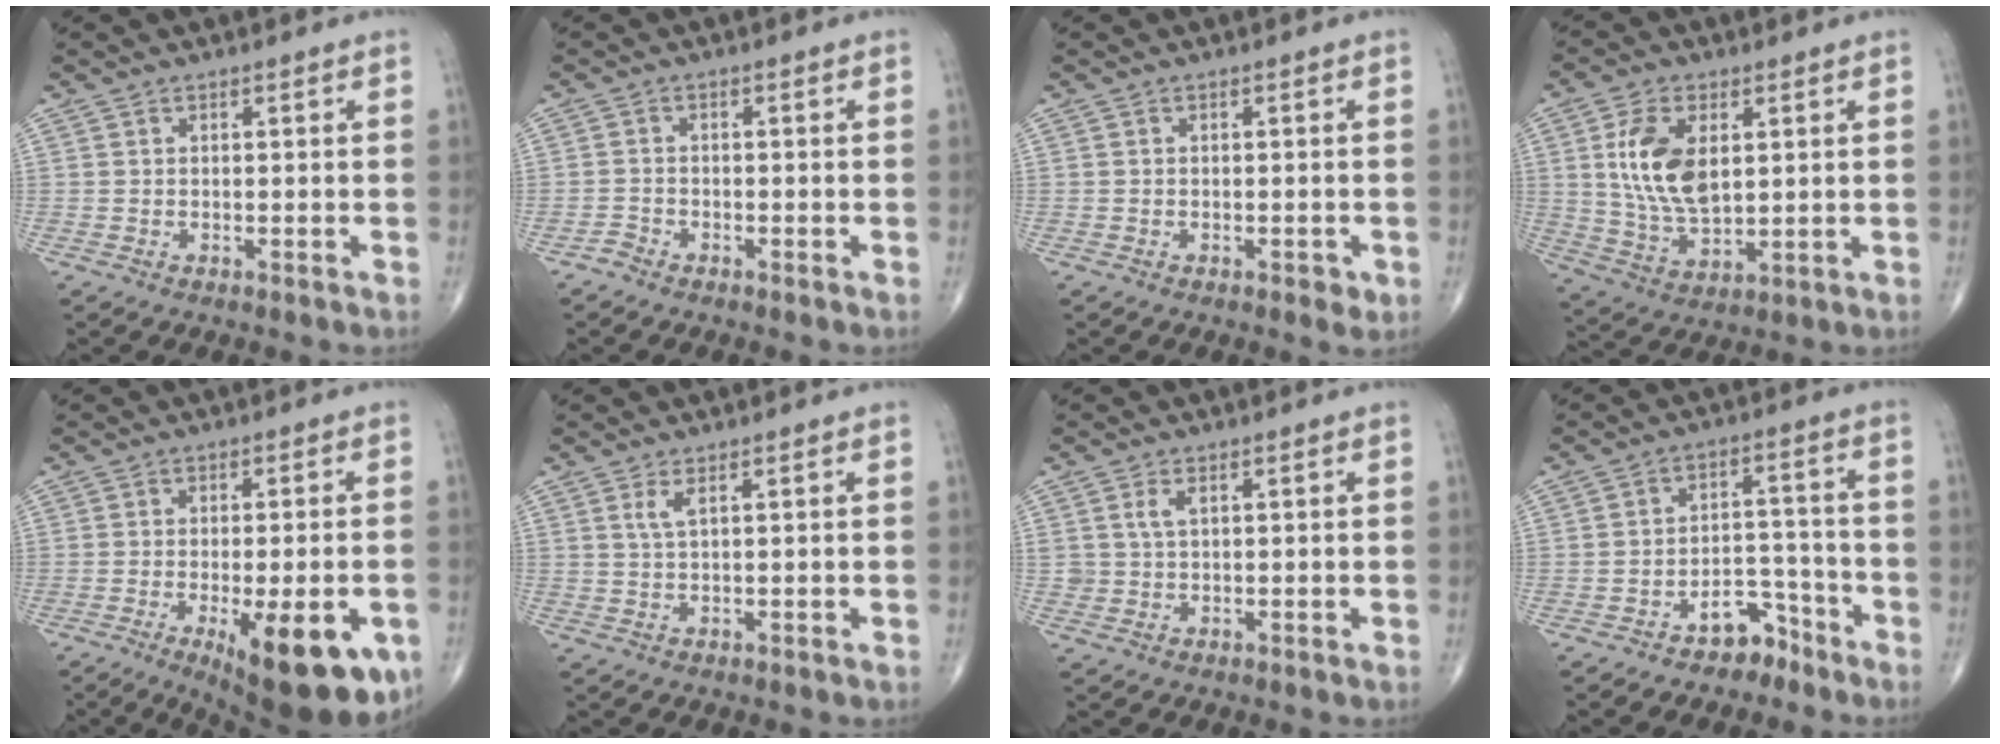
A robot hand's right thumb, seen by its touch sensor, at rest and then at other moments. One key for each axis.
{"total": 1.4, "fx": -1.2, "fy": 0.7, "fz": 0.2, "tx": -0.010, "ty": 0.002, "tz": -0.028}
{"total": 1.8, "fx": -0.7, "fy": 0.9, "fz": 1.4, "tx": -0.016, "ty": -0.001, "tz": -0.008}
{"total": 12.5, "fx": 2.7, "fy": 7.0, "fz": 10.0, "tx": -0.182, "ty": -0.015, "tz": 0.059}
{"total": 17.6, "fx": -6.8, "fy": 6.2, "fz": 15.0, "tx": -0.158, "ty": -0.006, "tz": -0.081}
{"total": 2.0, "fx": 1.0, "fy": 0.4, "fz": 1.7, "tx": -0.043, "ty": -0.002, "tz": 0.025}
{"total": 2.4, "fx": 0.9, "fy": 1.5, "fz": 1.7, "tx": -0.032, "ty": -0.001, "tz": 0.020}
{"total": 6.5, "fx": -4.5, "fy": 3.9, "fz": 2.6, "tx": -0.010, "ty": 0.055, "tz": -0.072}